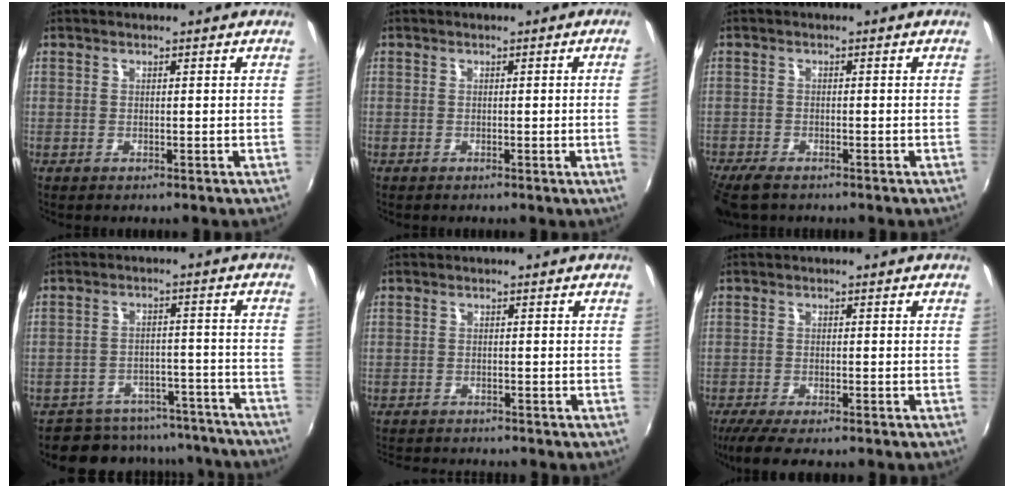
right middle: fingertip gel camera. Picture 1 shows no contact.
{"total": 2.5, "force": [-0.1, -1.6, 2.0], "torque": [-0.024, -0.015, 0.004]}
{"total": 5.4, "force": [-4.4, 1.6, 2.7], "torque": [-0.071, -0.026, -0.084]}
{"total": 15.3, "force": [-14.0, 5.7, 2.6], "torque": [-0.055, 0.038, -0.172]}
{"total": 5.2, "force": [-5.0, 0.6, 1.5], "torque": [-0.042, -0.014, -0.080]}
{"total": 7.2, "force": [-5.8, 1.2, 4.1], "torque": [-0.097, -0.032, -0.101]}